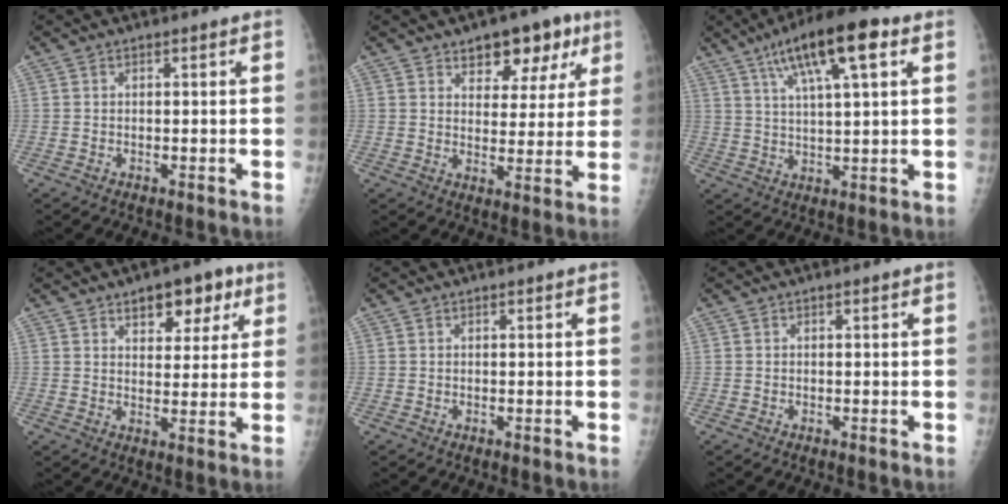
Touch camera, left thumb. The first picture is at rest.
{"total": 10.5, "force": [6.0, 6.0, 6.1], "torque": [-0.034, -0.022, 0.081]}
{"total": 13.8, "force": [6.6, 3.3, 11.6], "torque": [-0.184, -0.004, 0.109]}
{"total": 6.1, "force": [3.3, 3.6, 3.7], "torque": [-0.015, -0.011, 0.040]}
{"total": 0.0}
{"total": 0.0}